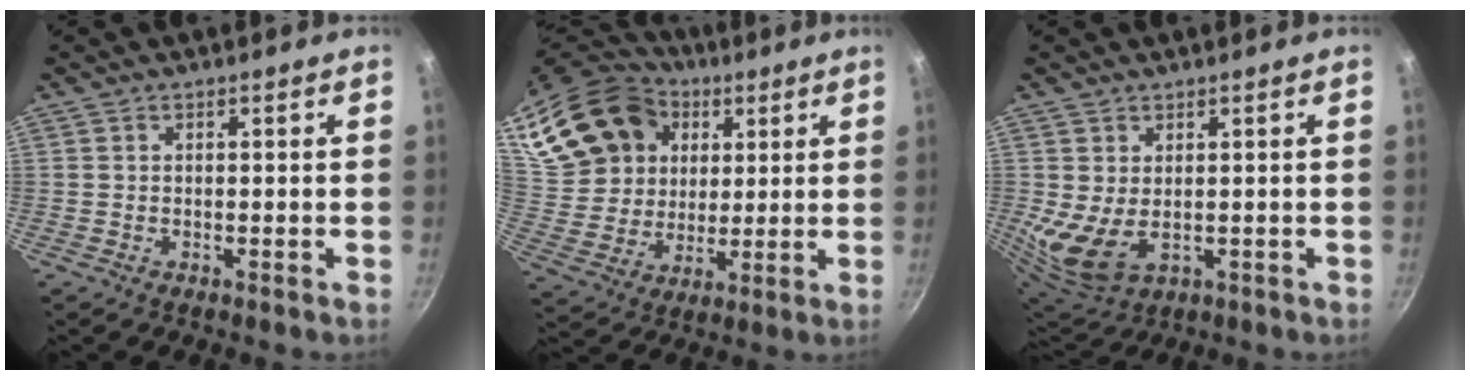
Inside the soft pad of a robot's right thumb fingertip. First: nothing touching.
{"total": 23.1, "force": [9.2, 18.0, 11.2], "torque": [-0.213, 0.009, 0.181]}
{"total": 8.1, "force": [0.5, 5.1, 6.3], "torque": [-0.118, -0.026, 0.024]}